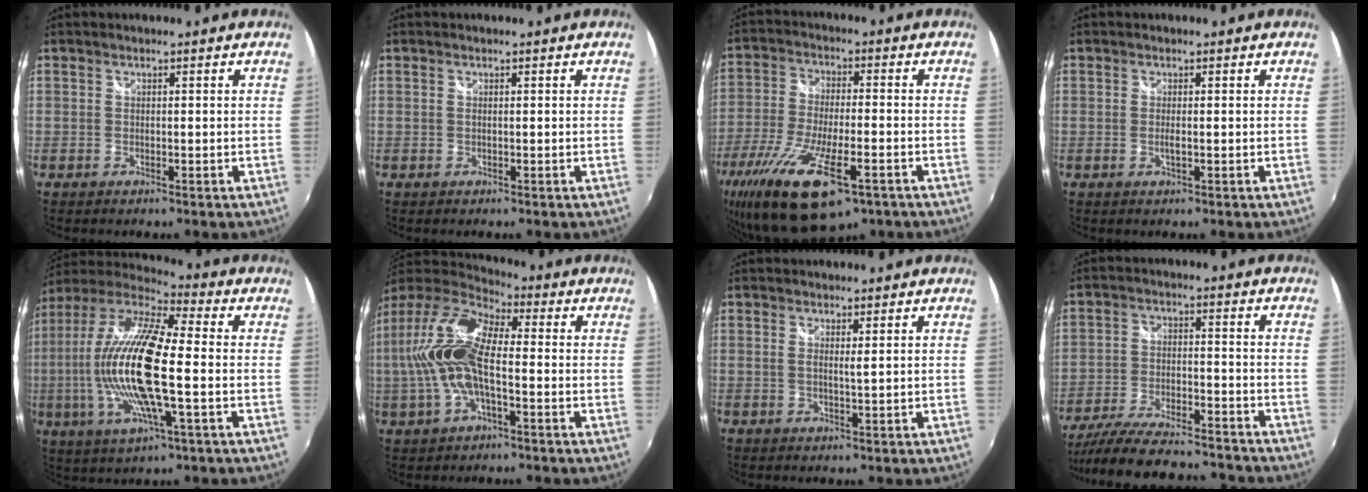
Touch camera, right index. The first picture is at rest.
{"total": 0.0}
{"total": 19.9, "force": [-11.5, 6.6, 14.8], "torque": [-0.303, -0.068, -0.198]}
{"total": 1.2, "force": [-0.2, 0.1, 1.1], "torque": [-0.021, -0.002, -0.004]}
{"total": 20.7, "force": [-1.3, 4.7, 20.1], "torque": [-0.373, -0.010, -0.036]}
{"total": 15.6, "force": [-1.0, 6.1, 14.4], "torque": [-0.287, 0.009, -0.026]}
{"total": 1.4, "force": [0.5, -0.1, 1.2], "torque": [-0.025, -0.002, 0.007]}
{"total": 21.0, "force": [-18.8, 3.8, 8.6], "torque": [-0.173, -0.027, -0.283]}